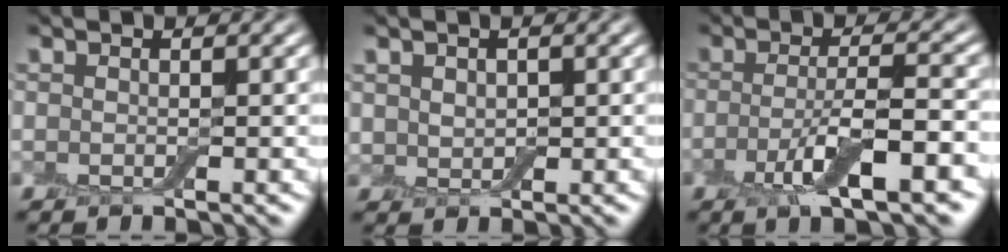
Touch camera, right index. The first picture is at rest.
{"total": 1.7, "force": [0.6, 1.3, 0.8], "torque": [-0.017, -0.003, 0.015]}
{"total": 6.0, "force": [-2.3, 1.2, 5.4], "torque": [-0.101, 0.000, -0.042]}